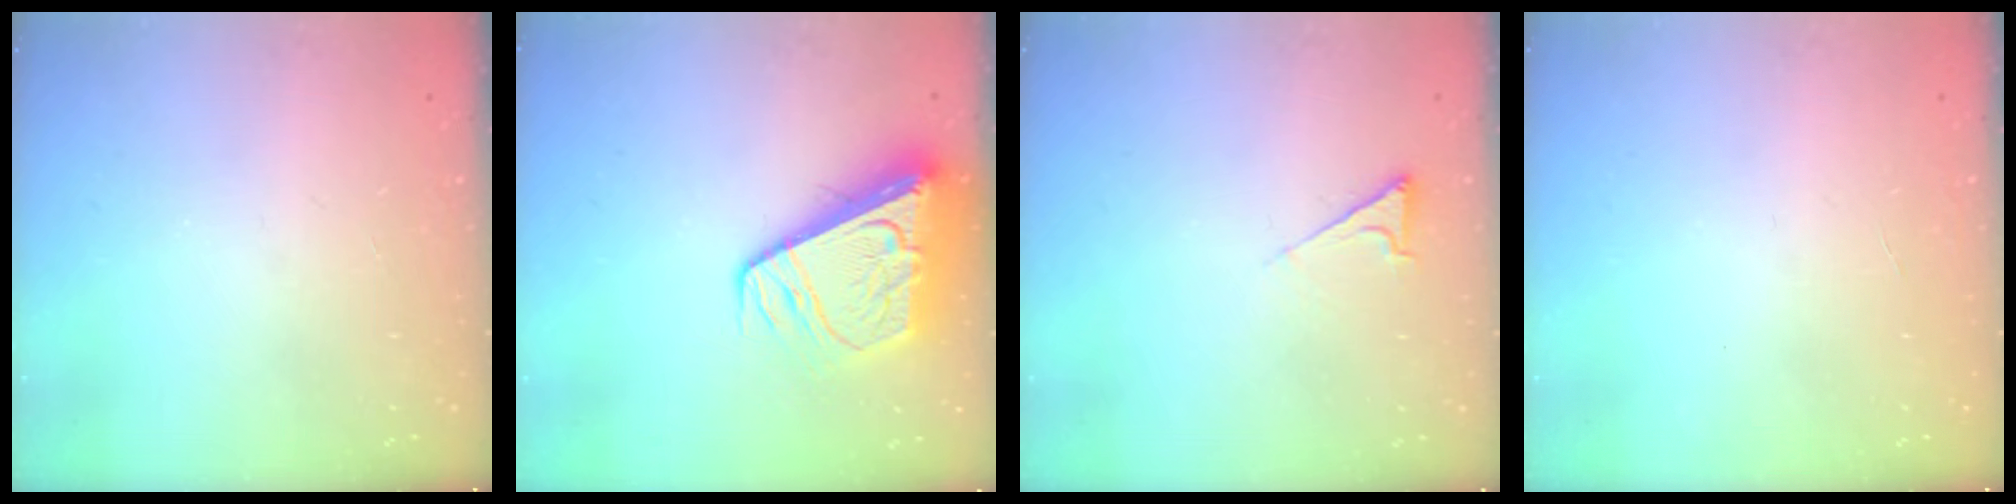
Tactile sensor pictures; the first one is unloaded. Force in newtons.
{"total": 11.9, "press": 11.8, "slide": 1.3}
{"total": 4.4, "press": 4.3, "slide": 0.7}
{"total": 0.0}